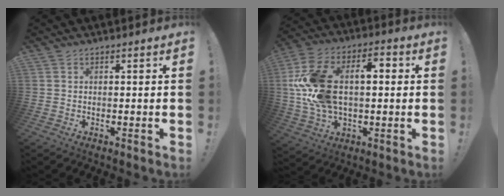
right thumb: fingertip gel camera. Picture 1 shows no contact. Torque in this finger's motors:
{"motor_torque": [2.24, 2.77, 1.30, -0.20, 0.42]}